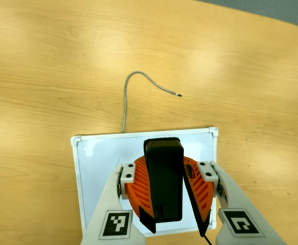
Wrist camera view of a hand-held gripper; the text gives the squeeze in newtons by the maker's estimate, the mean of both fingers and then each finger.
{"total": 9.4, "left": 9.9, "right": 9.0}